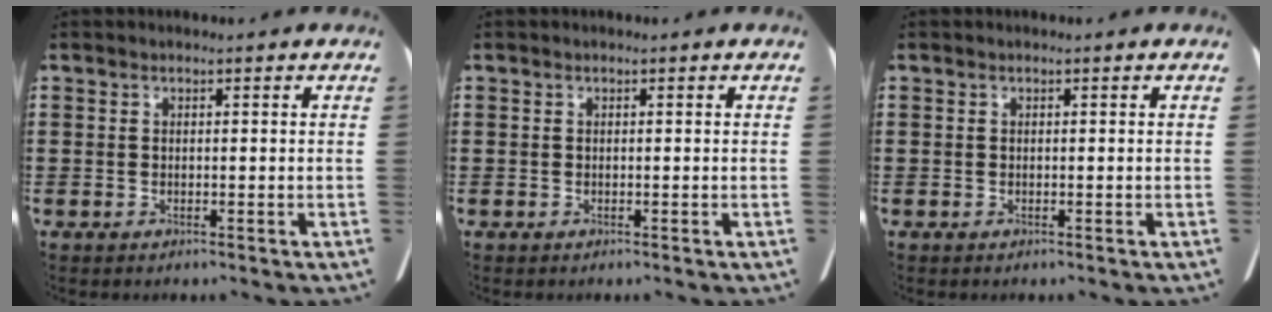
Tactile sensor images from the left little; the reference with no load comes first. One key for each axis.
{"total": 0.0}
{"total": 0.0}